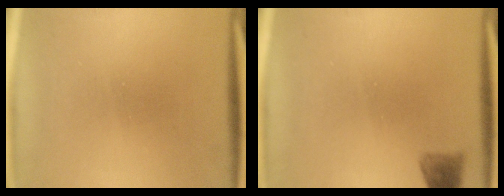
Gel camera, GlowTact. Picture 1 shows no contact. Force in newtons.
{"total": 2.0}